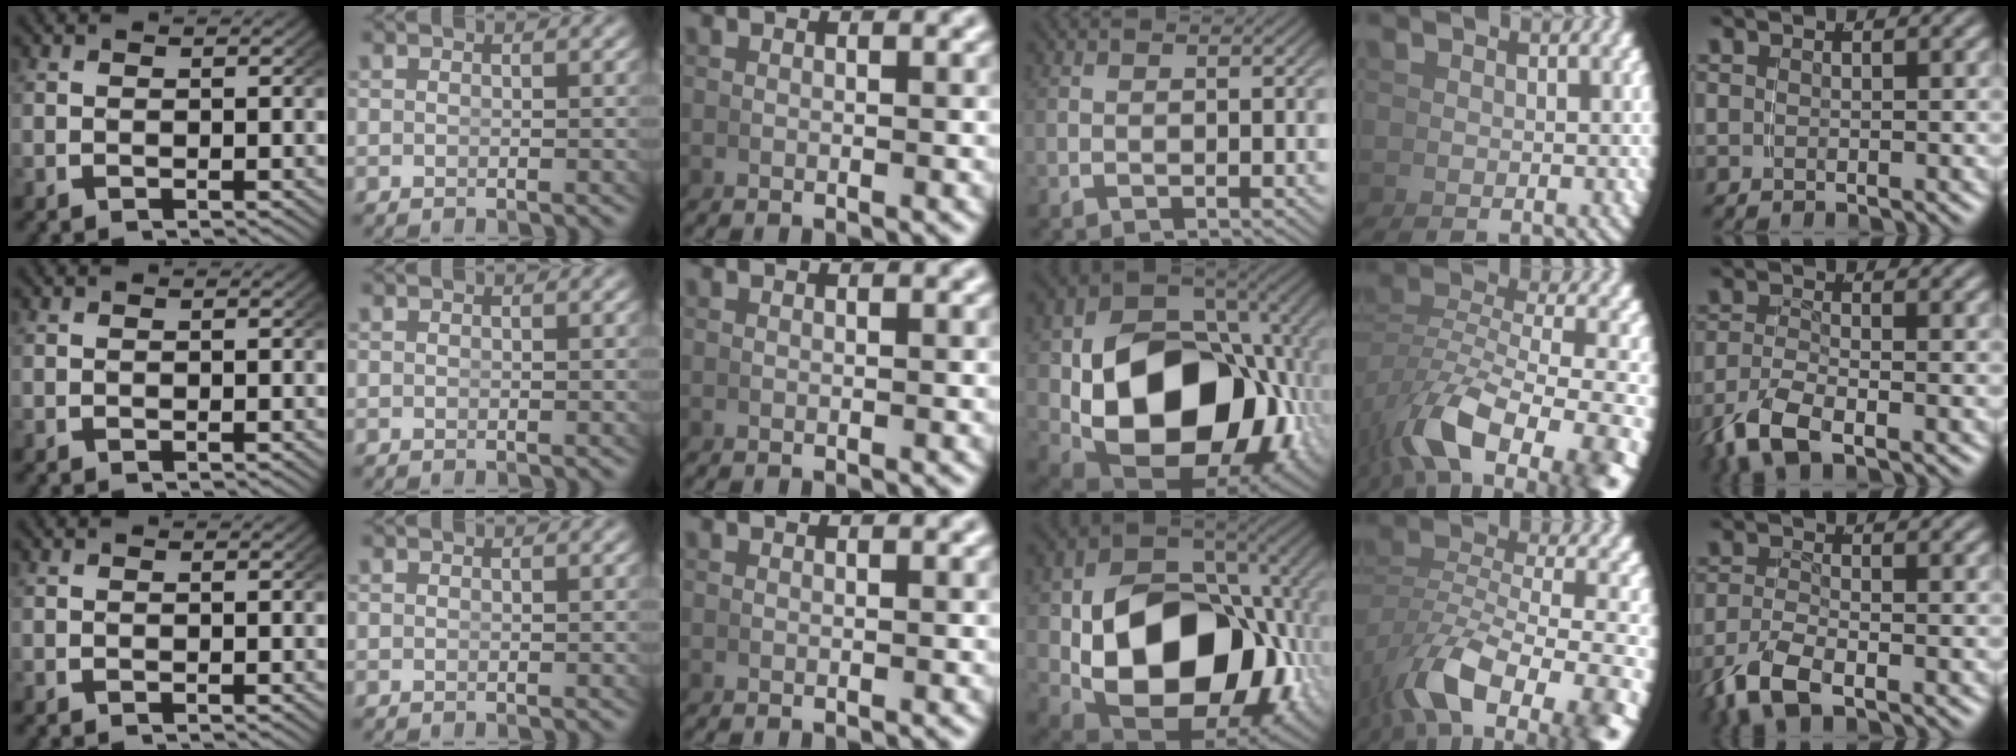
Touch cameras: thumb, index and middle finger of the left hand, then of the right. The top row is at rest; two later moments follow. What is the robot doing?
{"motion": "grasp_and_lifting", "object": "calculator"}